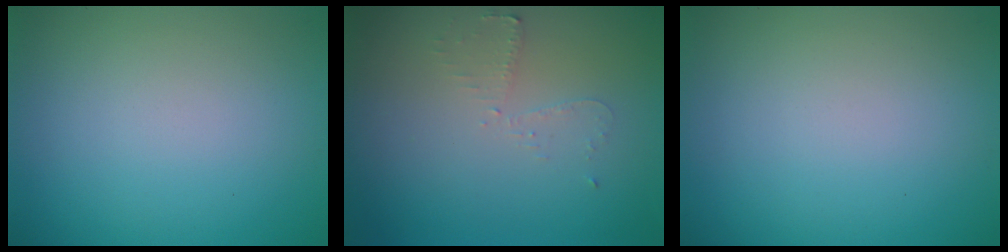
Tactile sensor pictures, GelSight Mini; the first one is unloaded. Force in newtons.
{"total": 1.6, "press": 1.5, "slide": 0.2}
{"total": 0.0}